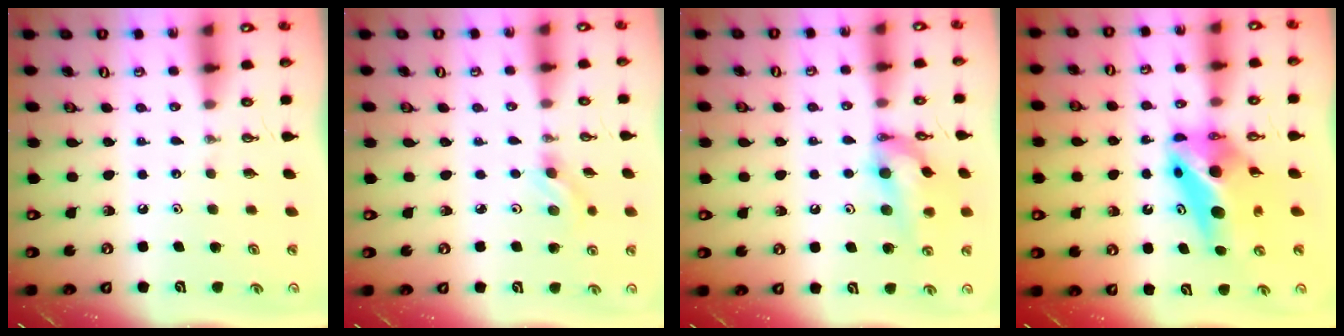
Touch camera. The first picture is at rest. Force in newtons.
{"total": 3.9, "press": 3.6, "slide": 1.5}
{"total": 14.7, "press": 13.7, "slide": 5.1}
{"total": 9.7, "press": 9.4, "slide": 2.3}